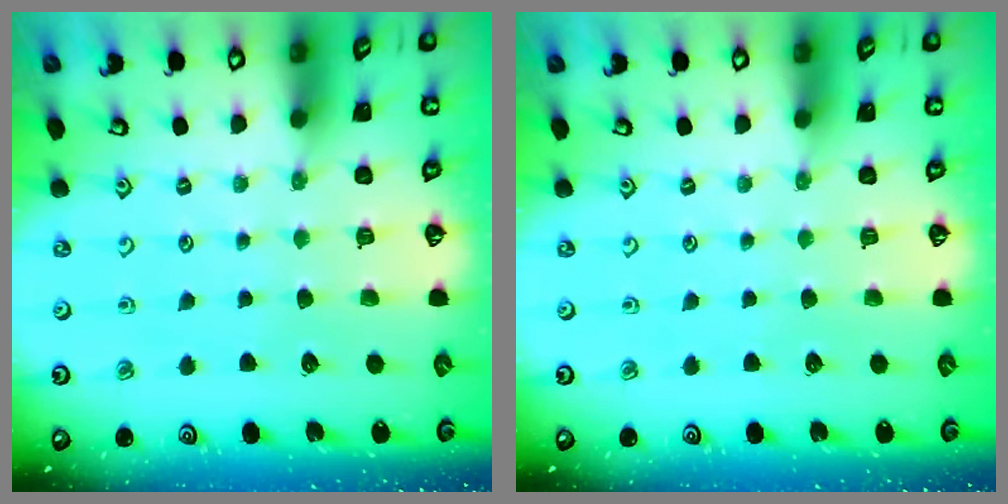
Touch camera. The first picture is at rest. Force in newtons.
{"total": 0.0}